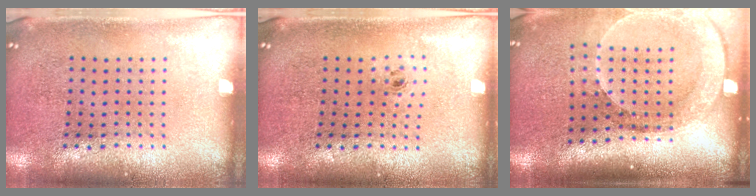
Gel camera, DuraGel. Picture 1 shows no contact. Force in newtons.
{"total": 0.7, "press": 0.3, "slide": 0.6}
{"total": 2.6, "press": 2.0, "slide": 1.7}